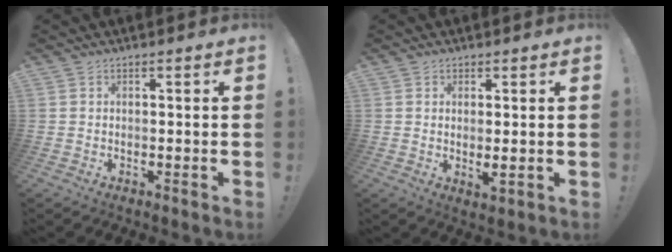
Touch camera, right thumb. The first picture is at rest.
{"total": 3.0, "force": [0.9, 1.0, 2.7], "torque": [-0.035, -0.010, 0.017]}